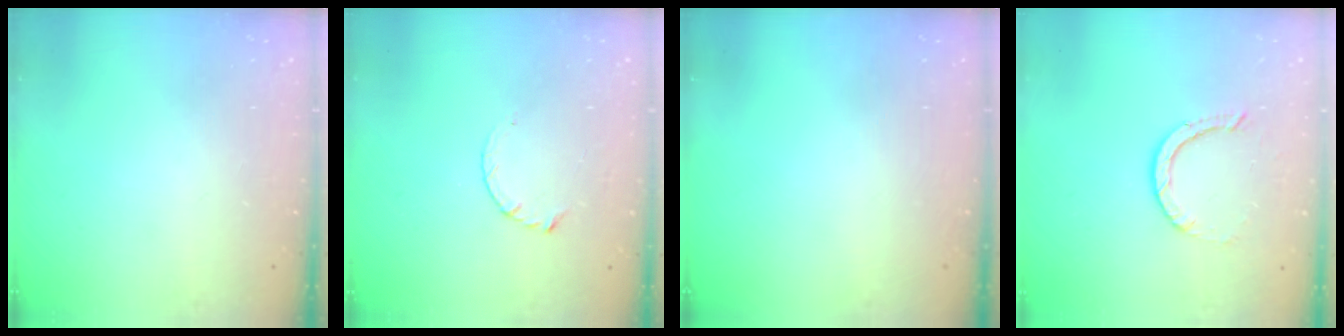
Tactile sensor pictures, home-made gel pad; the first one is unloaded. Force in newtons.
{"total": 3.5, "press": 3.5, "slide": 0.4}
{"total": 0.0}
{"total": 2.9, "press": 2.9, "slide": 0.2}